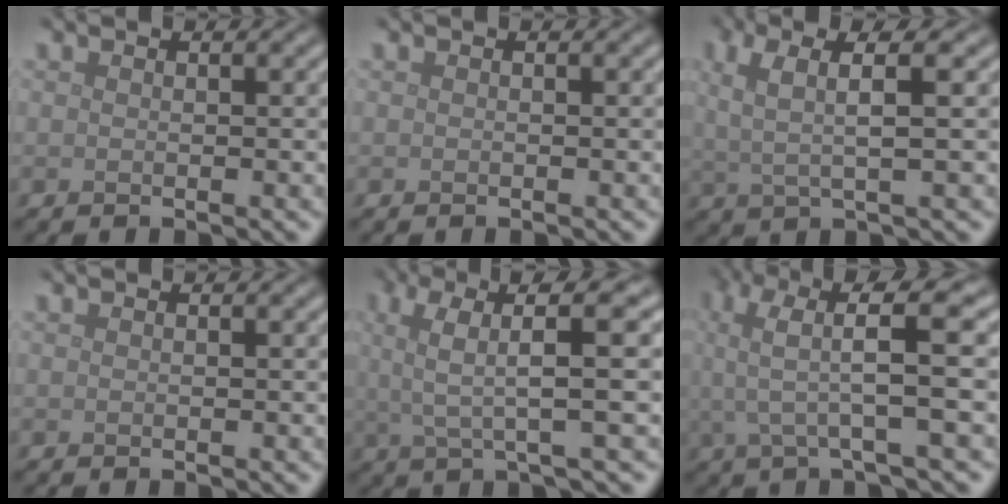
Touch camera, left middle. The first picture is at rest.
{"total": 0.0}
{"total": 4.5, "force": [1.6, 1.0, 4.1], "torque": [-0.085, 0.006, 0.031]}
{"total": 0.0}
{"total": 7.2, "force": [2.0, 1.7, 6.7], "torque": [-0.107, 0.017, 0.029]}
{"total": 6.8, "force": [1.4, 1.4, 6.5], "torque": [-0.117, 0.013, 0.018]}